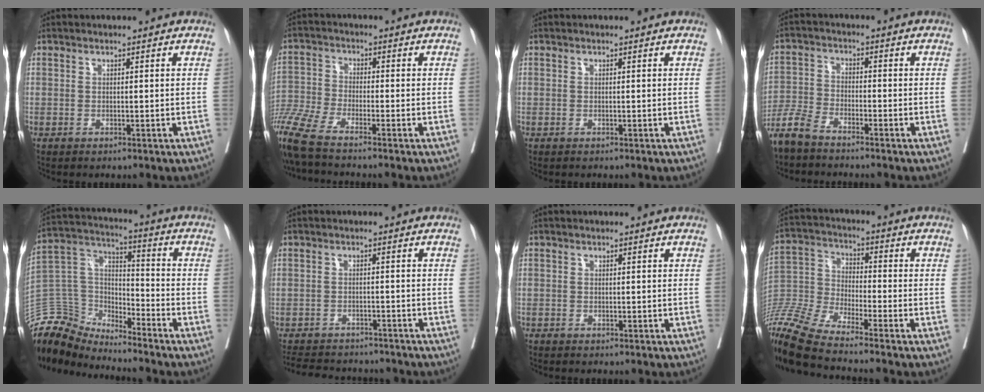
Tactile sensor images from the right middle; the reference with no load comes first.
{"total": 10.4, "force": [-9.0, -0.5, 5.2], "torque": [-0.115, -0.024, -0.174]}
{"total": 0.0}
{"total": 4.9, "force": [-4.5, 0.9, 1.7], "torque": [-0.047, -0.009, -0.096]}
{"total": 9.6, "force": [-9.4, 1.3, -1.5], "torque": [0.027, 0.061, -0.192]}
{"total": 11.4, "force": [-10.3, 3.7, 3.1], "torque": [-0.060, 0.004, -0.136]}
{"total": 0.7, "force": [-0.3, 0.3, -0.6], "torque": [-0.001, 0.007, -0.010]}
{"total": 14.2, "force": [-12.6, -0.7, 6.5], "torque": [-0.152, -0.014, -0.252]}